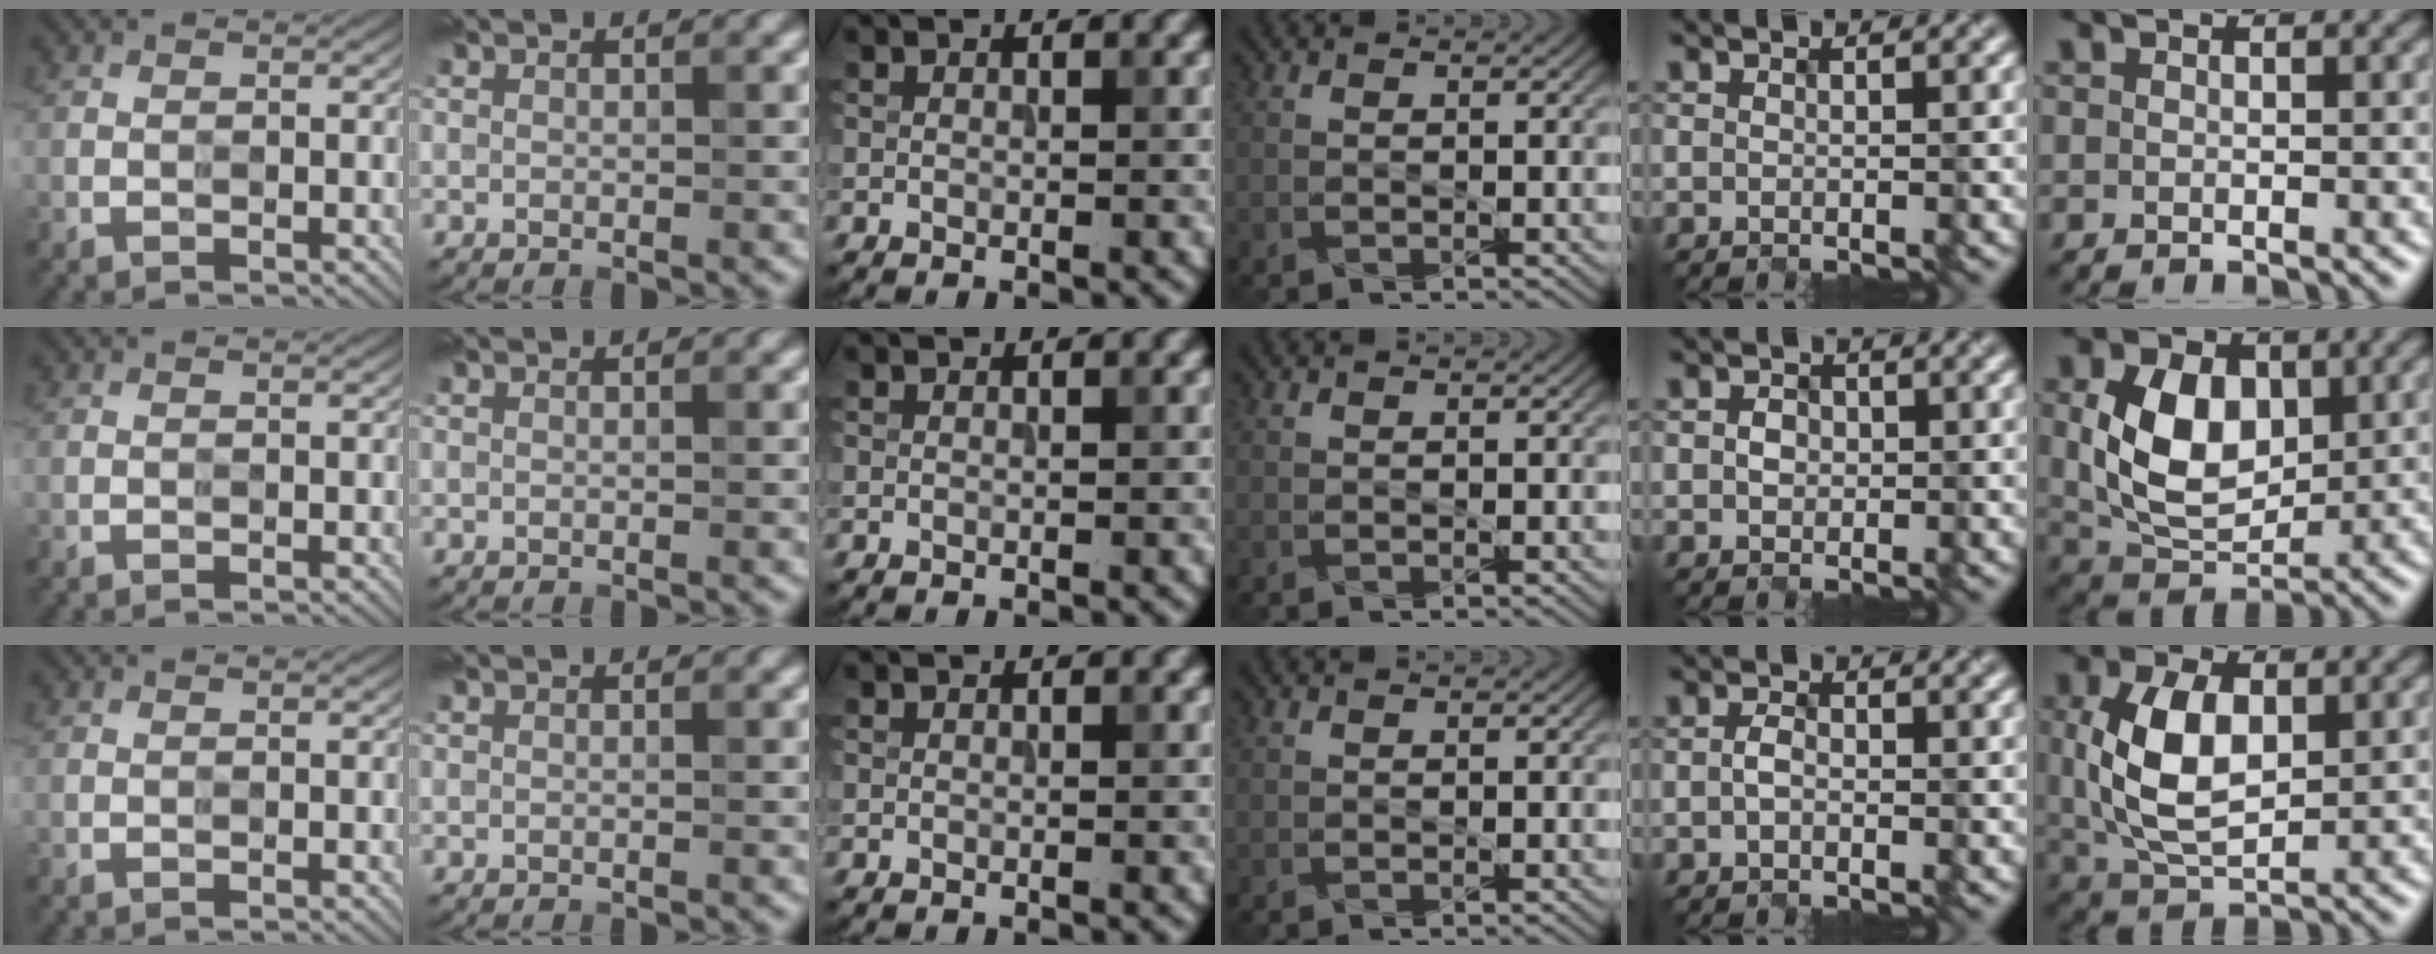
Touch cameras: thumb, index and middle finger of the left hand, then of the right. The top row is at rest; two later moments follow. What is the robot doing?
{"motion": "extract", "object": "drawer"}